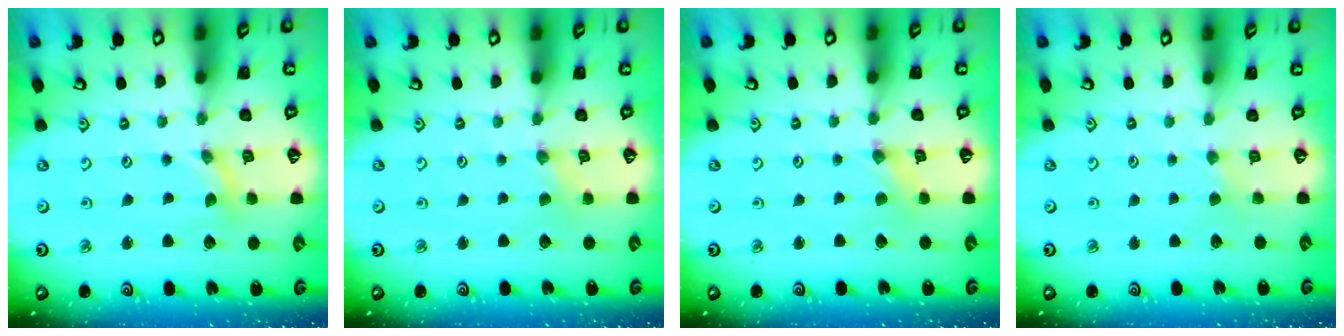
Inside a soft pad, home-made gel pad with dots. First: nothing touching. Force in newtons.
{"total": 0.0}
{"total": 0.0}
{"total": 1.7, "press": 1.6, "slide": 0.4}